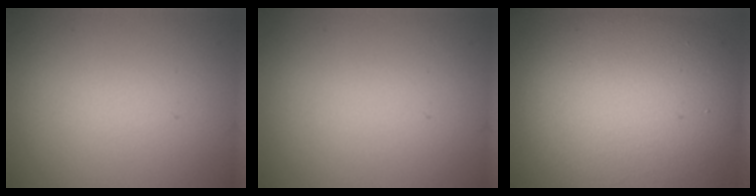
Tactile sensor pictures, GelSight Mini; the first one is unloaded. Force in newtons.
{"total": 0.0}
{"total": 13.8, "press": 13.8, "slide": 1.0}